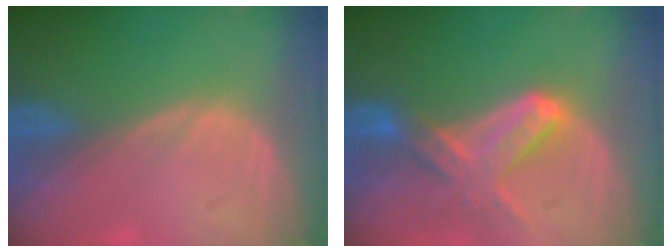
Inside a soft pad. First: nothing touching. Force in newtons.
{"total": 7.4, "press": 6.7, "slide": 3.2}